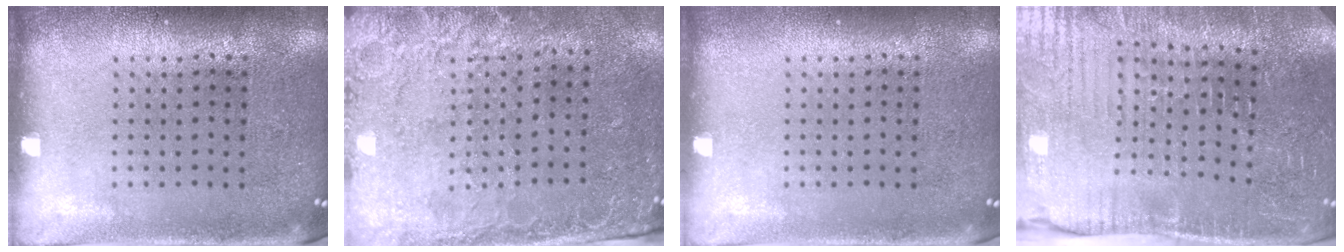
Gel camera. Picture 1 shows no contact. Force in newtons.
{"total": 2.5, "press": 2.2, "slide": 1.3}
{"total": 0.0}
{"total": 4.4, "press": 4.4, "slide": 0.5}